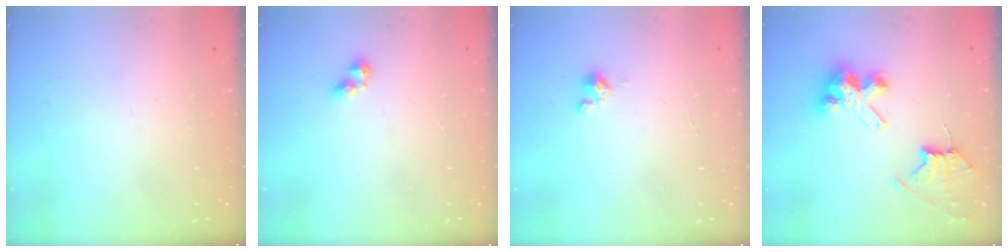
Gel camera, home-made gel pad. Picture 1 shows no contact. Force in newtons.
{"total": 3.4, "press": 3.4, "slide": 0.5}
{"total": 0.9, "press": 0.9, "slide": 0.2}
{"total": 8.4, "press": 8.3, "slide": 0.7}